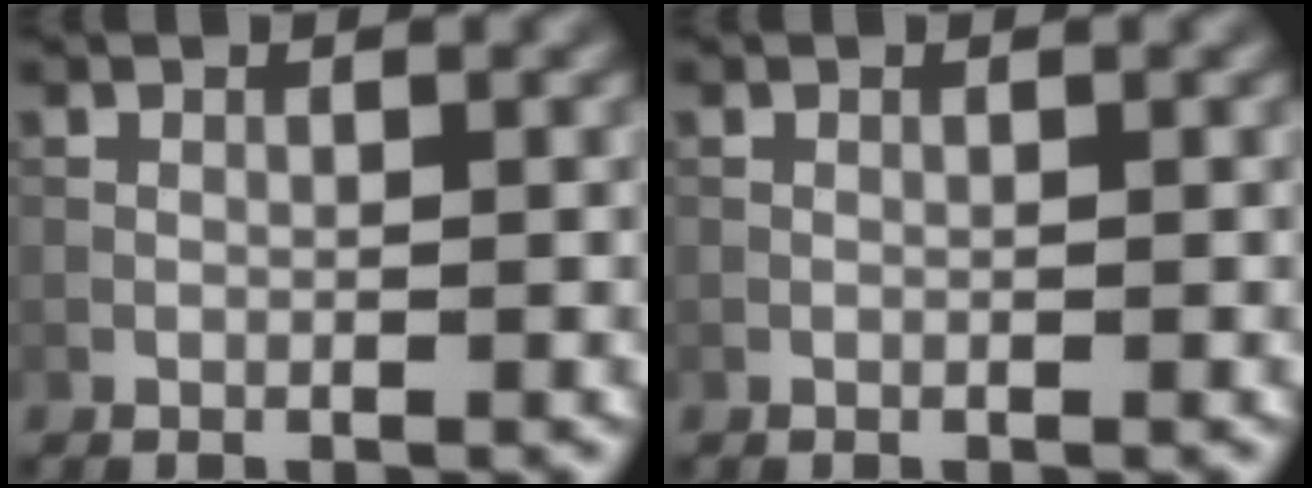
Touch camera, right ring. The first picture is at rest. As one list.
[{"total": 0.0}]